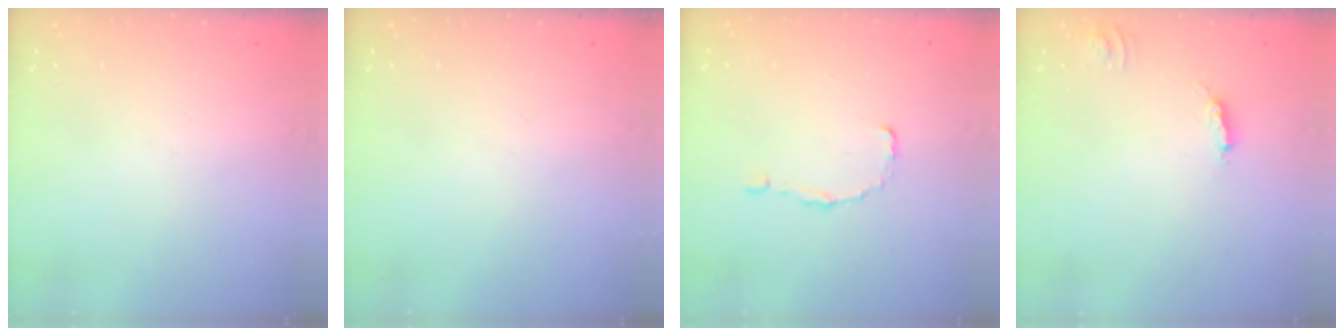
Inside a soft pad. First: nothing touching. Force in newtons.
{"total": 0.0}
{"total": 0.0}
{"total": 3.4, "press": 3.4, "slide": 0.2}